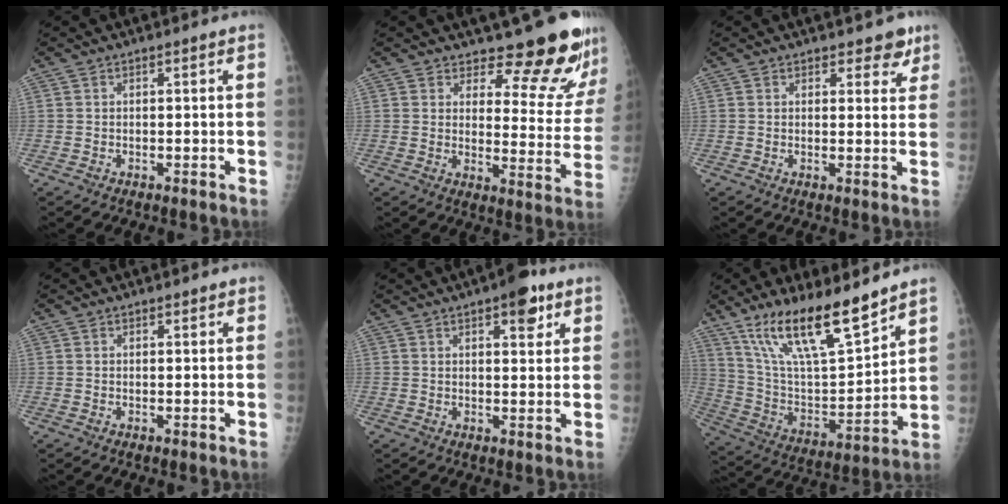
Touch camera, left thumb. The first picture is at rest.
{"total": 14.2, "force": [13.0, 3.8, 4.1], "torque": [-0.012, -0.135, 0.151]}
{"total": 4.0, "force": [3.1, 2.4, 0.9], "torque": [0.020, -0.020, 0.032]}
{"total": 0.9, "force": [0.8, 0.5, 0.1], "torque": [0.006, -0.007, 0.008]}
{"total": 6.6, "force": [3.7, 2.6, 4.7], "torque": [-0.043, -0.014, 0.044]}
{"total": 19.9, "force": [14.4, 5.1, 12.8], "torque": [-0.200, -0.070, 0.268]}